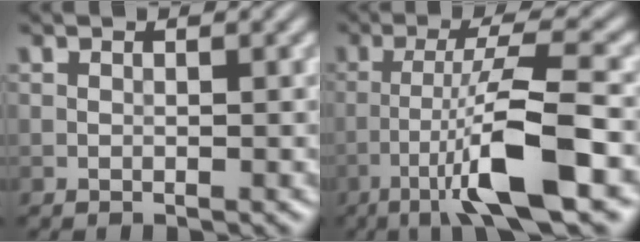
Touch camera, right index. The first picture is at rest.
{"total": 8.6, "force": [-3.8, 0.8, 7.7], "torque": [-0.132, 0.014, -0.067]}